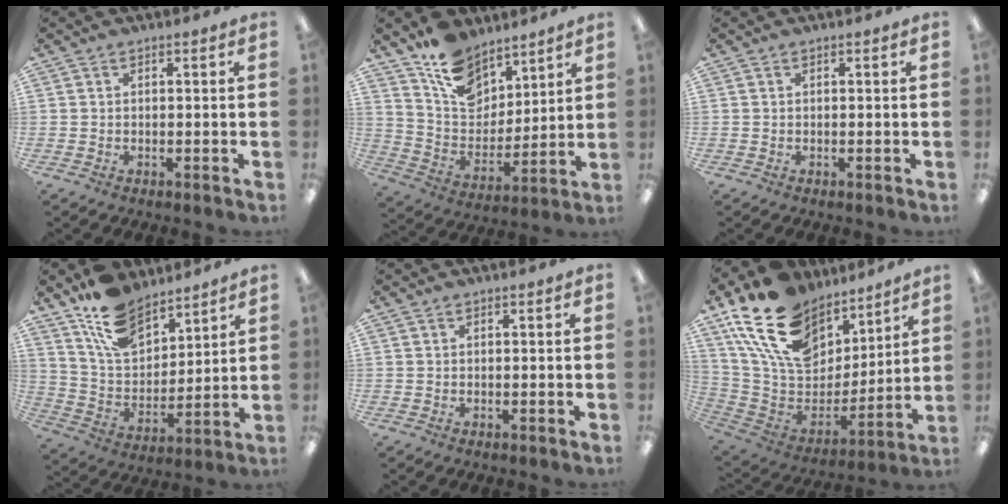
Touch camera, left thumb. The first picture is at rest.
{"total": 13.8, "force": [10.0, 8.1, 5.1], "torque": [-0.101, -0.062, 0.193]}
{"total": 0.0}
{"total": 14.0, "force": [10.4, 7.1, 6.2], "torque": [-0.134, -0.051, 0.198]}
{"total": 0.0}
{"total": 21.0, "force": [13.1, 12.6, 10.5], "torque": [-0.213, -0.072, 0.243]}